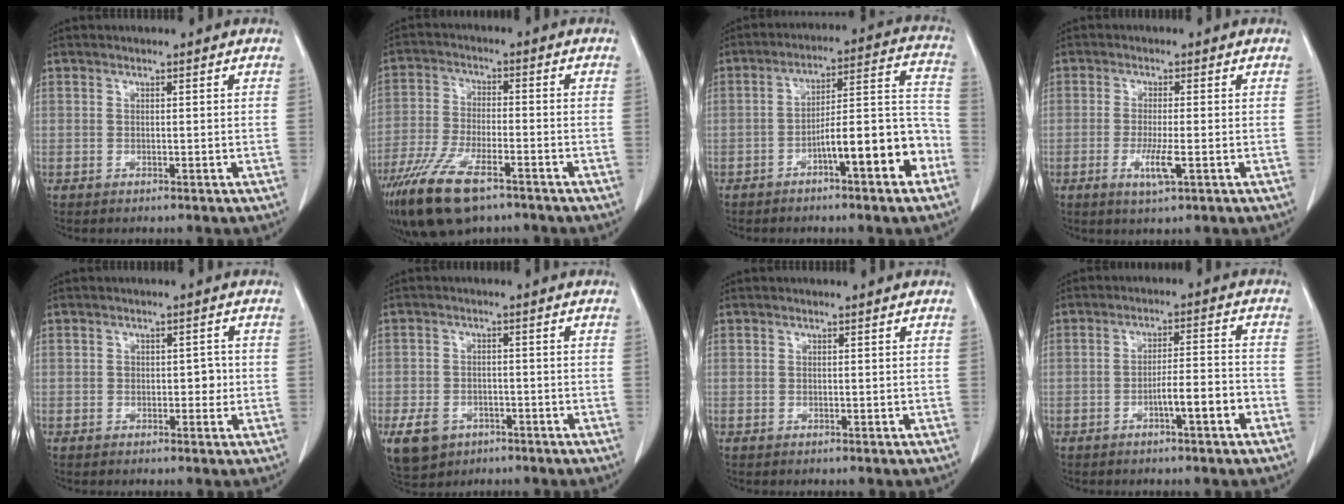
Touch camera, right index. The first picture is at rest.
{"total": 12.6, "force": [-8.4, 3.8, 8.5], "torque": [-0.170, -0.022, -0.152]}
{"total": 12.6, "force": [-5.8, 2.1, 11.0], "torque": [-0.158, 0.036, -0.084]}
{"total": 4.1, "force": [-1.5, 0.3, 3.8], "torque": [-0.077, -0.010, -0.024]}
{"total": 2.2, "force": [-0.3, 1.4, 1.7], "torque": [-0.016, 0.007, -0.004]}
{"total": 7.6, "force": [-4.1, 5.7, 2.9], "torque": [-0.059, 0.001, -0.057]}
{"total": 0.0}
{"total": 6.1, "force": [-2.9, 0.4, 5.3], "torque": [-0.083, 0.013, -0.043]}